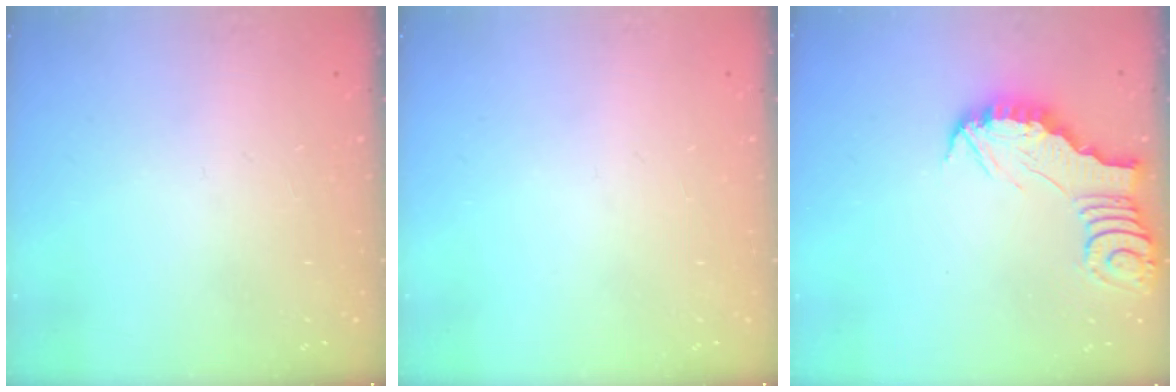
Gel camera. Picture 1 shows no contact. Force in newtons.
{"total": 0.0}
{"total": 3.2, "press": 3.1, "slide": 0.4}